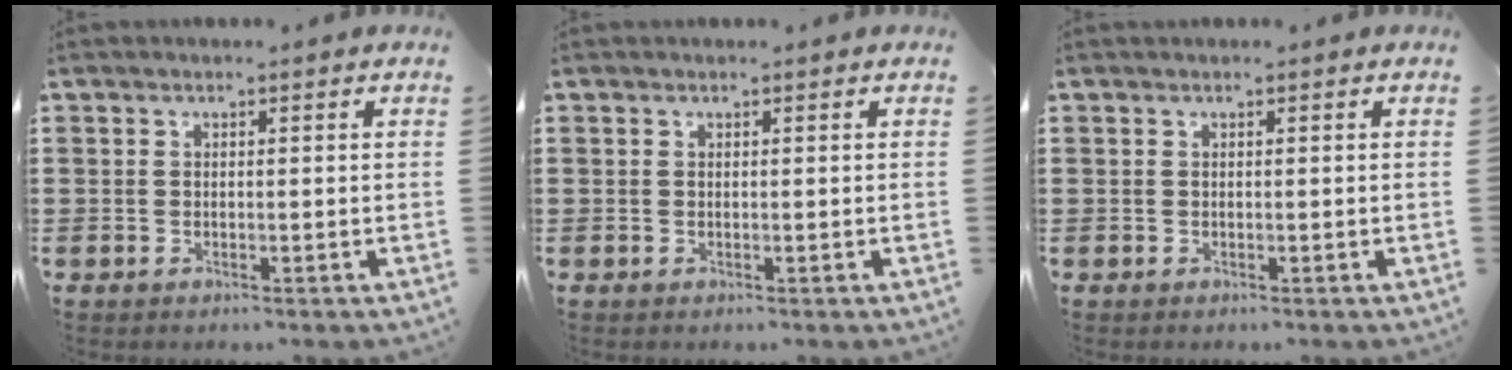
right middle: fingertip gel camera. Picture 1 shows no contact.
{"total": 0.0}
{"total": 0.0}